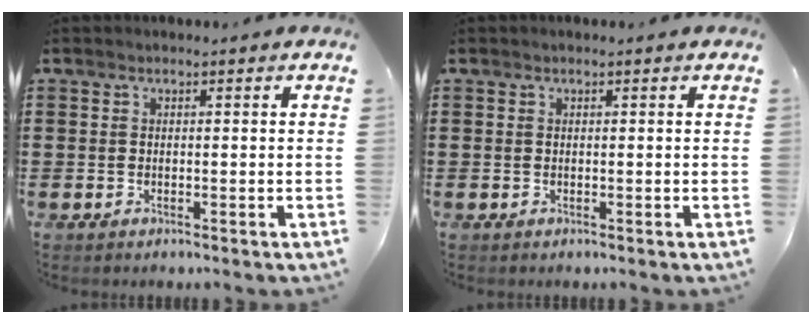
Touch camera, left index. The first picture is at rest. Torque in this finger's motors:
{"motor_torque": [-0.03, 0.17, -0.30, 0.00]}